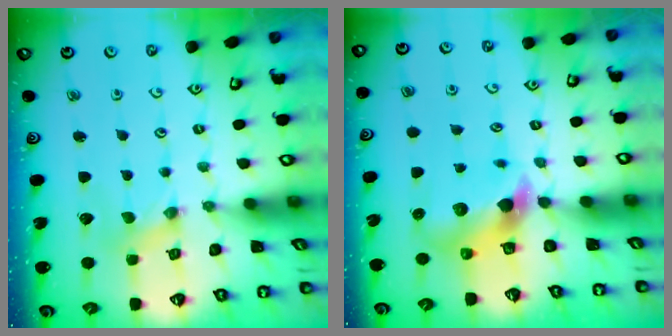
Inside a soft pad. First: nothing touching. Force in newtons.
{"total": 7.0, "press": 6.9, "slide": 1.0}